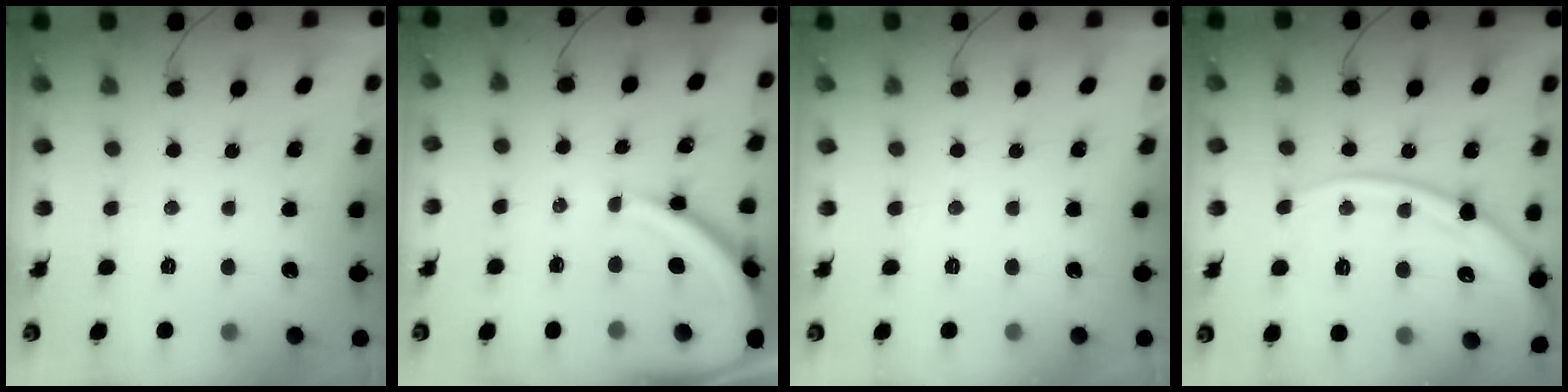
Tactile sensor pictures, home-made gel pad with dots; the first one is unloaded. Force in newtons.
{"total": 13.1, "press": 13.0, "slide": 1.3}
{"total": 0.0}
{"total": 16.7, "press": 16.6, "slide": 1.8}